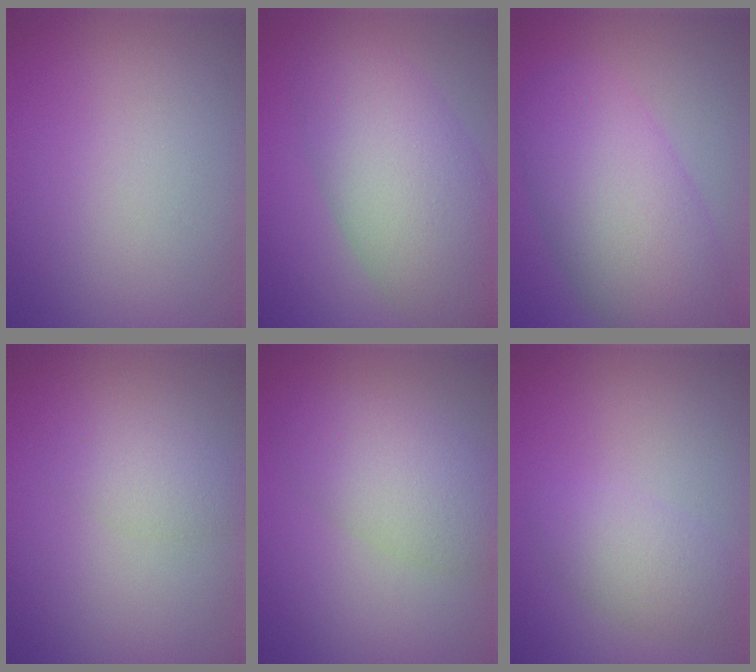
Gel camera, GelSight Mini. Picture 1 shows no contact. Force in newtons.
{"total": 8.9, "press": 8.9, "slide": 0.5}
{"total": 8.8, "press": 8.8, "slide": 0.3}
{"total": 2.0, "press": 2.0, "slide": 0.1}
{"total": 4.8, "press": 4.8, "slide": 0.2}
{"total": 2.9, "press": 2.9, "slide": 0.0}